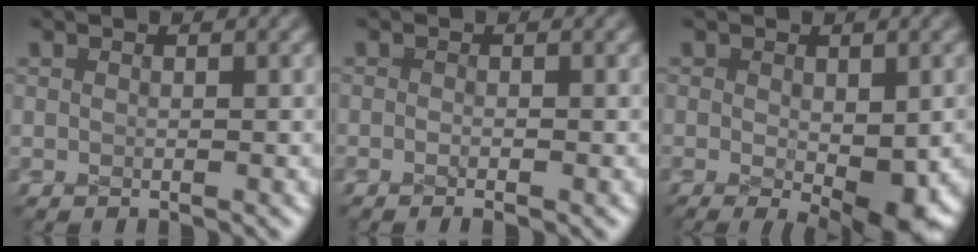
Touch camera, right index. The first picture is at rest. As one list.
[{"total": 1.1, "force": [-0.8, 0.5, 0.5], "torque": [-0.005, -0.003, -0.015]}, {"total": 4.7, "force": [-1.8, 1.9, 3.9], "torque": [-0.060, -0.035, -0.013]}]